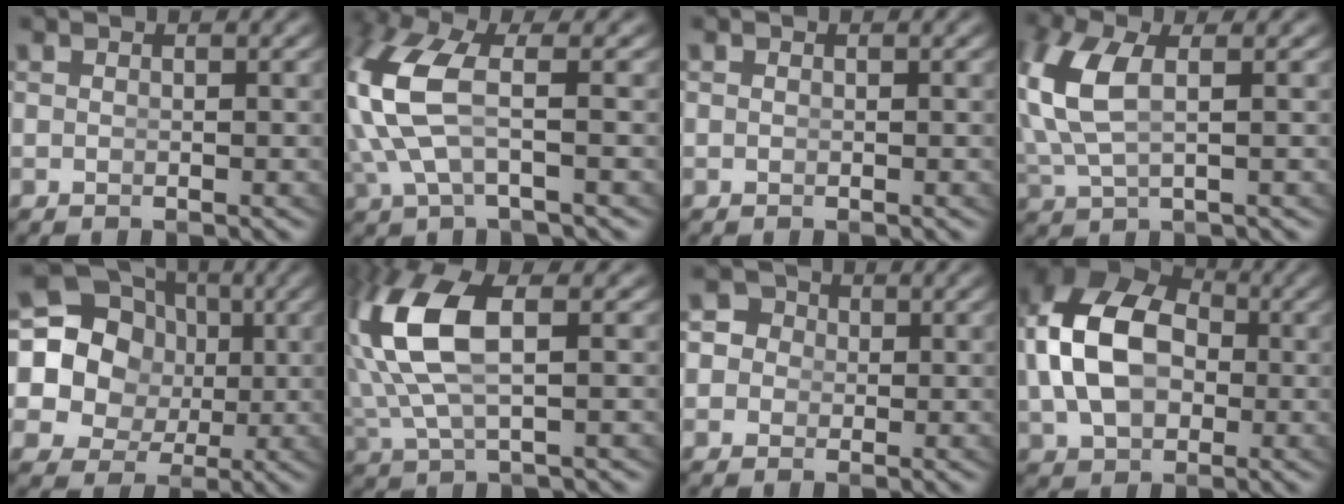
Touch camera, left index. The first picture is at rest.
{"total": 6.1, "force": [0.6, 3.1, 5.3], "torque": [-0.141, -0.015, 0.021]}
{"total": 0.0}
{"total": 5.1, "force": [1.1, 2.5, 4.3], "torque": [-0.118, -0.013, 0.034]}
{"total": 17.8, "force": [1.6, 16.3, 7.0], "torque": [-0.211, -0.049, 0.026]}
{"total": 8.2, "force": [1.6, 3.7, 7.2], "torque": [-0.180, -0.011, 0.045]}
{"total": 6.1, "force": [0.8, 5.5, 2.4], "torque": [-0.051, -0.002, 0.000]}
{"total": 12.6, "force": [2.0, 9.5, 8.0], "torque": [-0.170, -0.008, 0.033]}